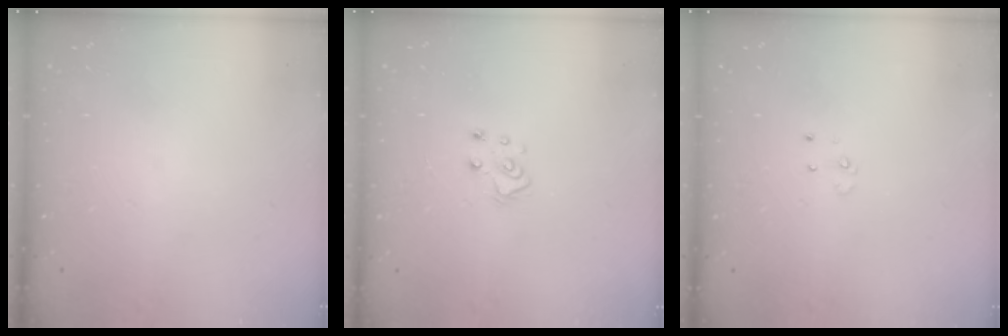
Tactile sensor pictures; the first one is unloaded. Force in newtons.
{"total": 6.3, "press": 6.3, "slide": 0.3}
{"total": 3.0, "press": 3.0, "slide": 0.4}